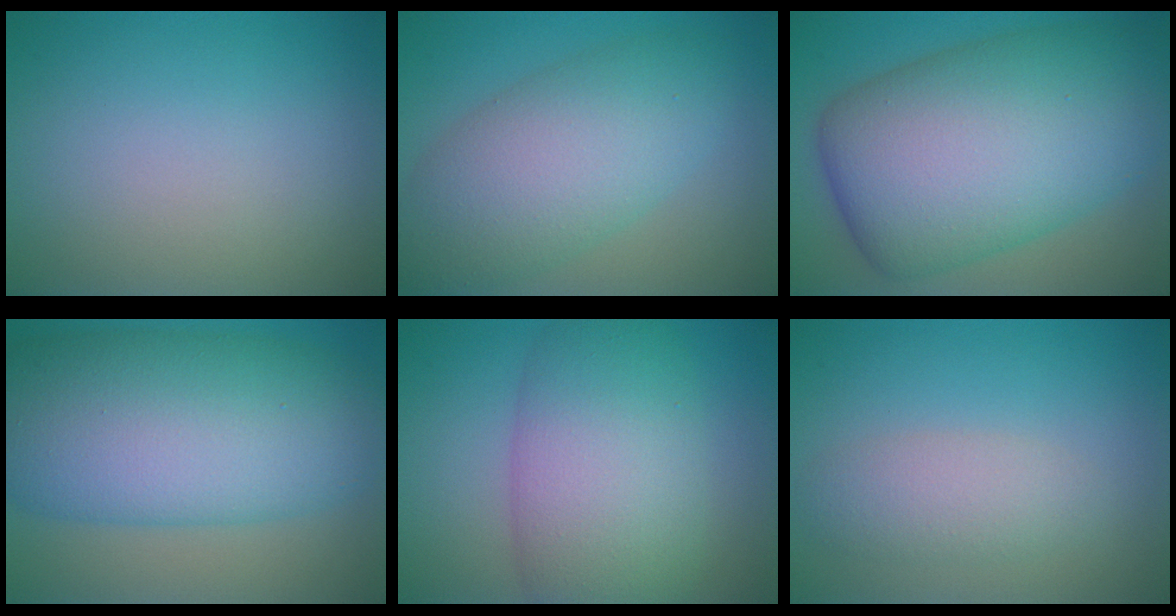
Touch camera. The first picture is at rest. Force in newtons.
{"total": 7.9, "press": 7.9, "slide": 0.3}
{"total": 15.1, "press": 15.1, "slide": 0.1}
{"total": 13.5, "press": 13.5, "slide": 0.3}
{"total": 9.6, "press": 9.6, "slide": 0.3}
{"total": 2.7, "press": 2.7, "slide": 0.2}